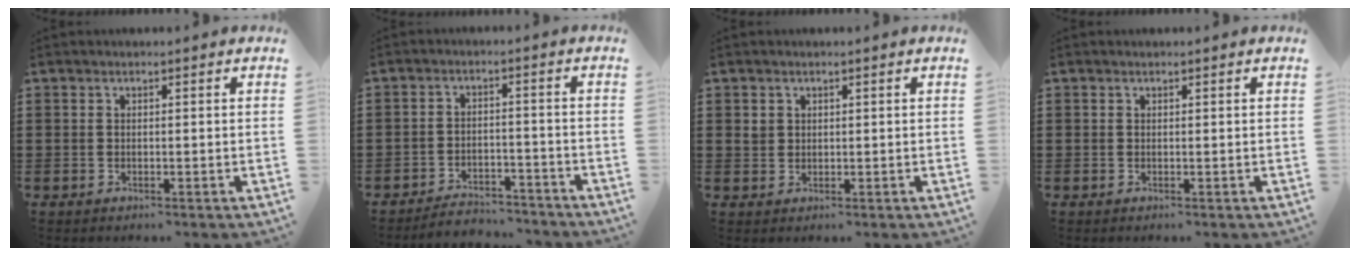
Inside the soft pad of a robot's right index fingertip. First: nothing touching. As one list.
[{"total": 4.1, "force": [-4.0, 0.7, 0.2], "torque": [-0.008, 0.008, -0.083]}, {"total": 1.3, "force": [0.6, 1.2, 0.3], "torque": [-0.009, 0.003, 0.013]}, {"total": 0.0}]